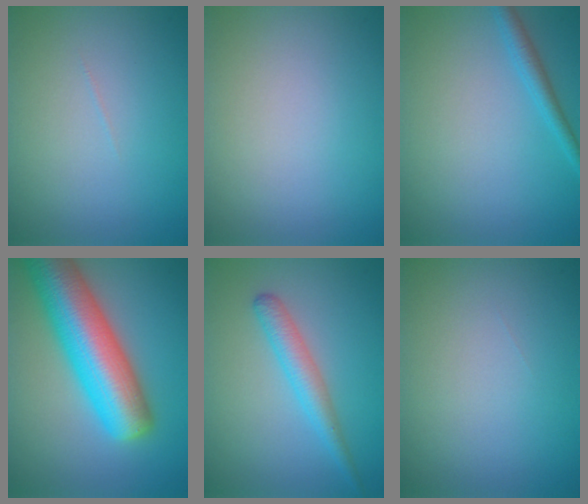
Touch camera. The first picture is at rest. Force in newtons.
{"total": 0.0}
{"total": 1.9, "press": 1.9, "slide": 0.2}
{"total": 10.8, "press": 10.8, "slide": 0.4}
{"total": 2.7, "press": 2.7, "slide": 0.0}
{"total": 0.0}